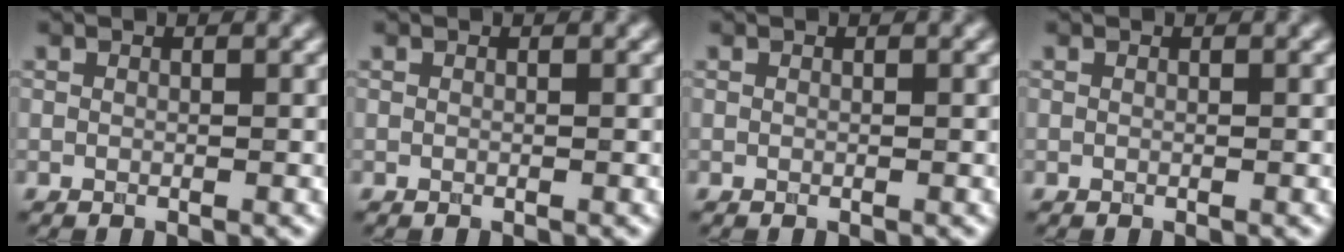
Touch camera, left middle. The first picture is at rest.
{"total": 0.0}
{"total": 0.0}
{"total": 0.0}